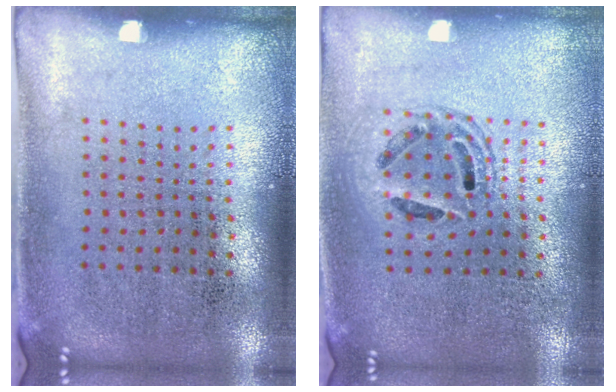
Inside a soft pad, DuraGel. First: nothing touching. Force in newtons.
{"total": 1.4, "press": 1.3, "slide": 0.7}